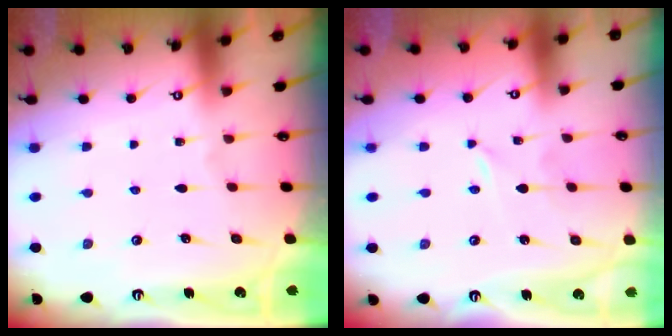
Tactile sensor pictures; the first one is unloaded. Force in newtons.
{"total": 0.0}